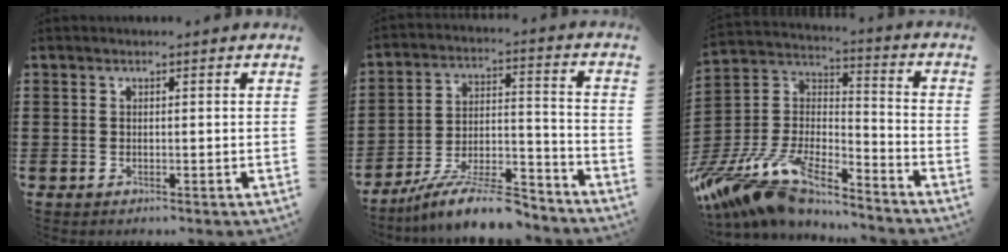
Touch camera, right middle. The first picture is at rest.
{"total": 11.4, "force": [-9.8, 1.7, 5.6], "torque": [-0.093, 0.029, -0.186]}
{"total": 13.8, "force": [-11.9, 3.5, 6.1], "torque": [-0.146, 0.013, -0.229]}